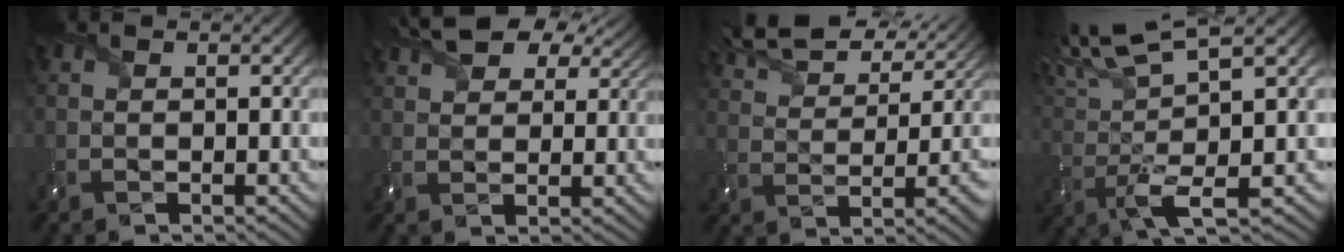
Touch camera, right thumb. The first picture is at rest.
{"total": 10.3, "force": [6.9, 5.0, 5.7], "torque": [-0.133, 0.021, 0.105]}
{"total": 10.9, "force": [8.5, 3.1, 6.0], "torque": [-0.134, 0.021, 0.149]}
{"total": 11.1, "force": [5.7, 2.1, 9.3], "torque": [-0.186, 0.023, 0.103]}